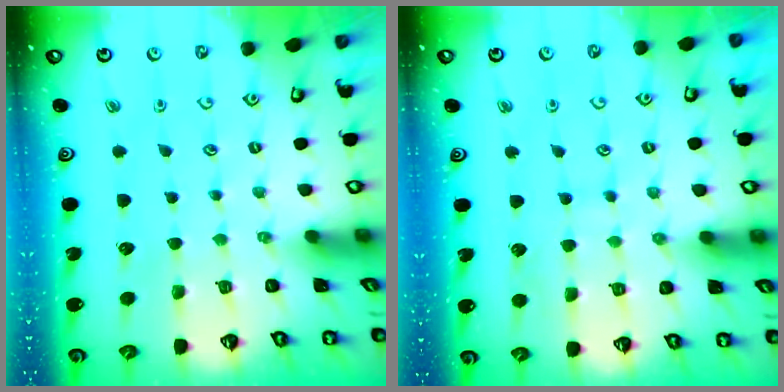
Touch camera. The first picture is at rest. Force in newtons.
{"total": 7.0, "press": 7.0, "slide": 0.6}